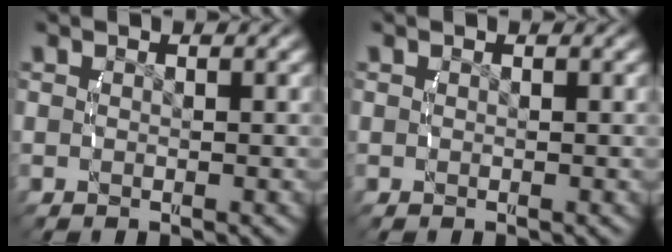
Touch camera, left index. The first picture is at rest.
{"total": 0.0}